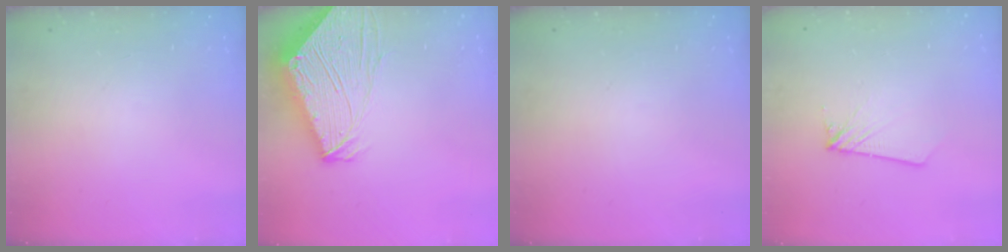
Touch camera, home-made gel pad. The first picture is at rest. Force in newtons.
{"total": 13.1, "press": 13.0, "slide": 1.8}
{"total": 0.0}
{"total": 1.8, "press": 1.8, "slide": 0.1}